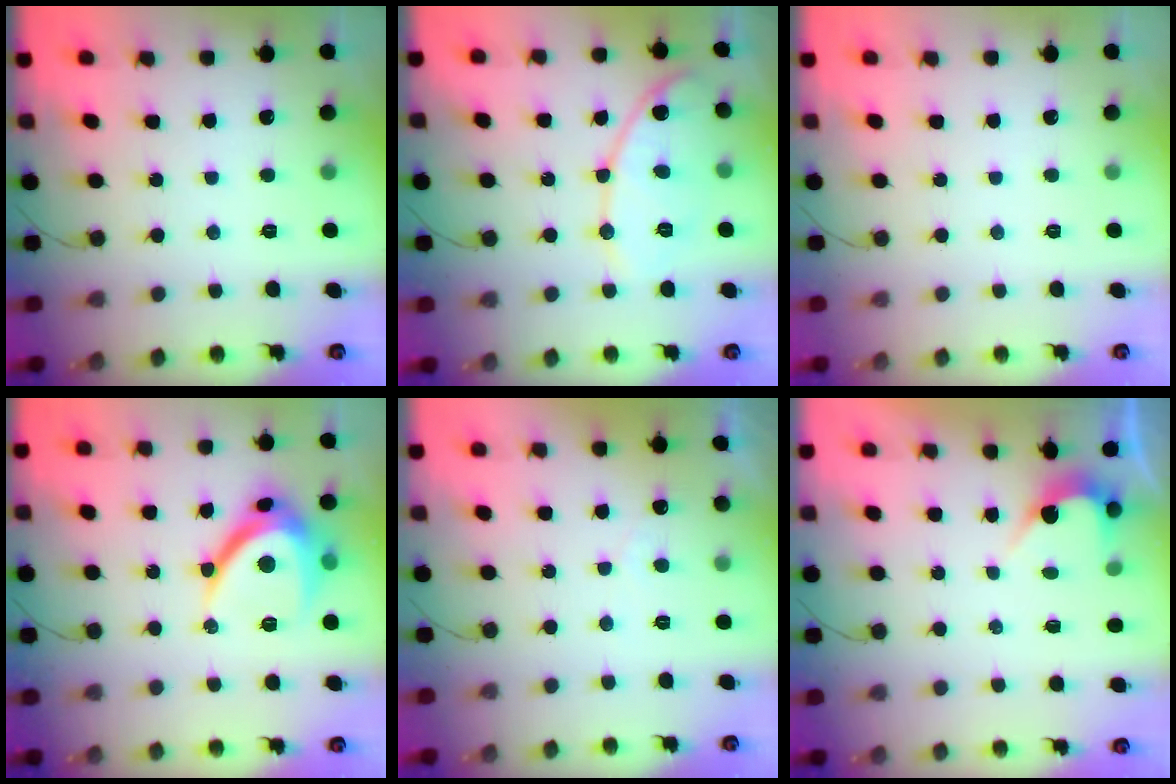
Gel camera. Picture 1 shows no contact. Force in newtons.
{"total": 11.4, "press": 11.3, "slide": 0.9}
{"total": 0.0}
{"total": 11.4, "press": 11.4, "slide": 0.7}
{"total": 2.3, "press": 2.3, "slide": 0.1}
{"total": 2.5, "press": 2.5, "slide": 0.2}